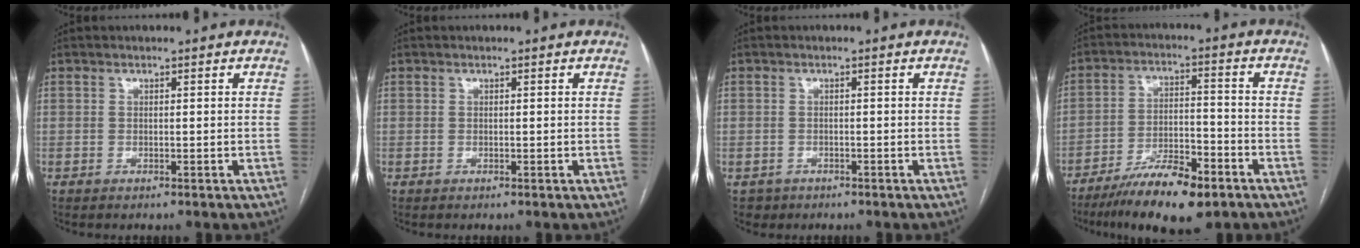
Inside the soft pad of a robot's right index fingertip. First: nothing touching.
{"total": 0.0}
{"total": 2.3, "force": [-1.2, 2.0, -0.1], "torque": [0.000, 0.008, -0.019]}
{"total": 12.0, "force": [-8.2, 3.1, 8.2], "torque": [-0.140, -0.008, -0.139]}